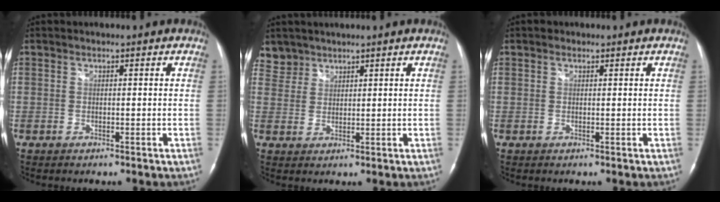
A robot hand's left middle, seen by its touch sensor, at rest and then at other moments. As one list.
[{"total": 3.5, "force": [2.9, 1.9, -0.6], "torque": [0.021, 0.007, 0.056]}, {"total": 0.8, "force": [0.5, 0.6, 0.2], "torque": [-0.007, 0.000, 0.006]}]